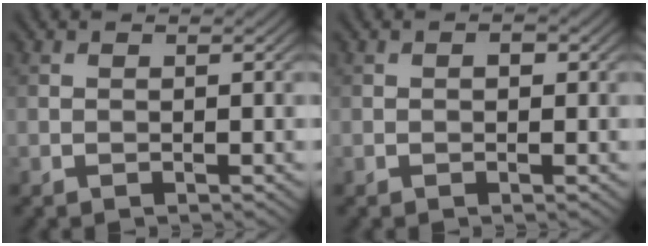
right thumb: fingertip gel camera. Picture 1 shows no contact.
{"total": 0.8, "force": [0.1, 0.5, 0.6], "torque": [-0.005, -0.001, -0.001]}